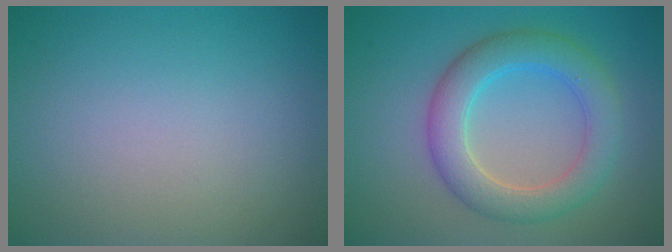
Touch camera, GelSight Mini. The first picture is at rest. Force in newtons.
{"total": 5.2, "press": 5.2, "slide": 0.0}